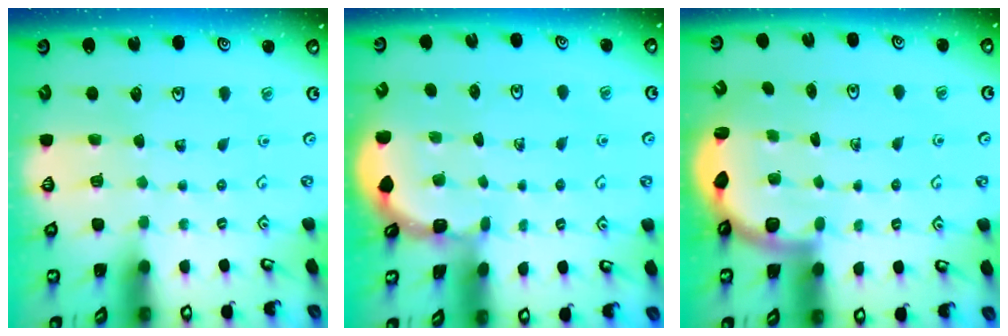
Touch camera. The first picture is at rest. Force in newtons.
{"total": 1.3, "press": 1.3, "slide": 0.1}
{"total": 3.4, "press": 3.0, "slide": 1.6}